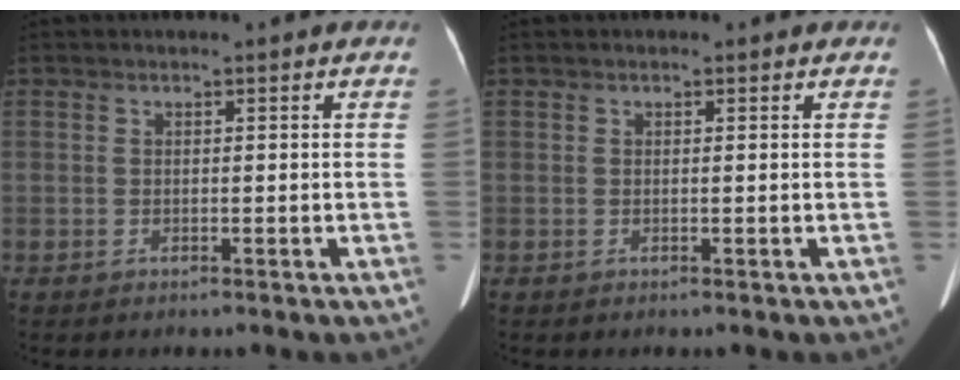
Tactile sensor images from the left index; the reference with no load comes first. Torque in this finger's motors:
{"motor_torque": [-0.16, -0.16, -0.07, 0.01]}